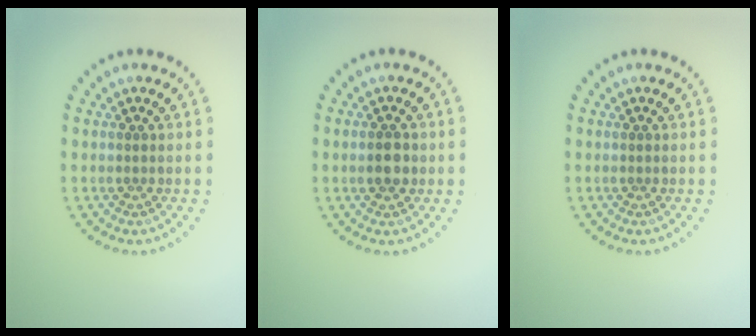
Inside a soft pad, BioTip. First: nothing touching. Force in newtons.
{"total": 2.4, "press": 2.4, "slide": 0.2}
{"total": 0.0}